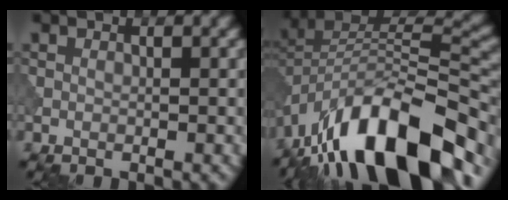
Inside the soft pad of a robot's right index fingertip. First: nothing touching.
{"total": 15.9, "force": [-10.1, 6.7, 10.2], "torque": [-0.176, 0.018, -0.175]}